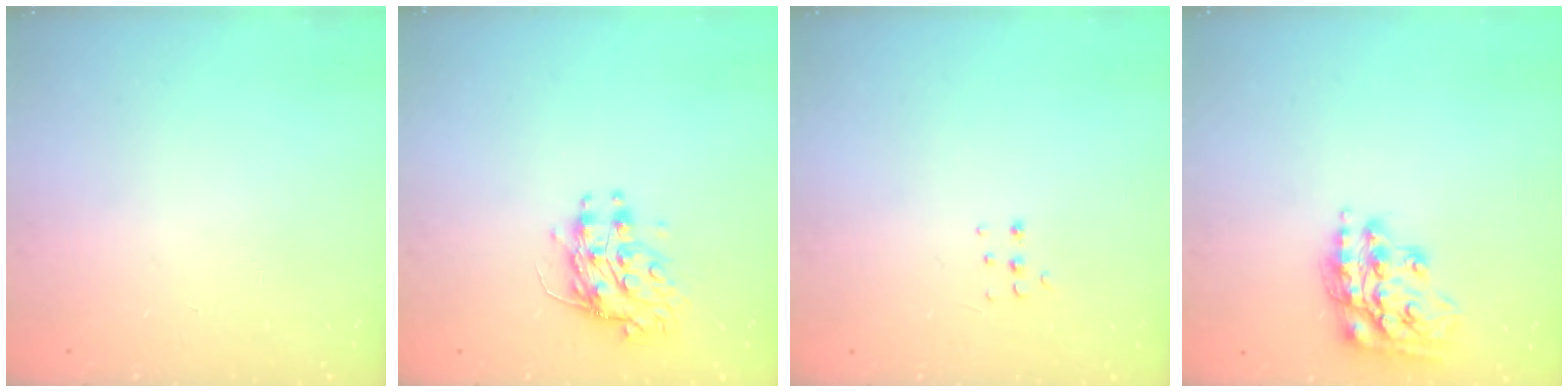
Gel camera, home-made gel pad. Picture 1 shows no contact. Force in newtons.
{"total": 9.2, "press": 9.2, "slide": 0.1}
{"total": 3.8, "press": 3.7, "slide": 0.9}
{"total": 16.3, "press": 16.2, "slide": 1.1}